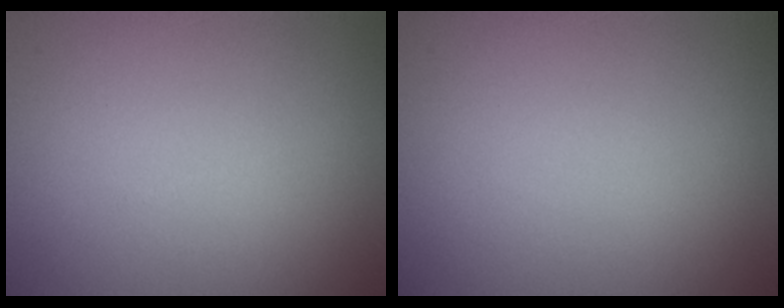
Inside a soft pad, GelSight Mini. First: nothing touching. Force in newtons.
{"total": 0.0}